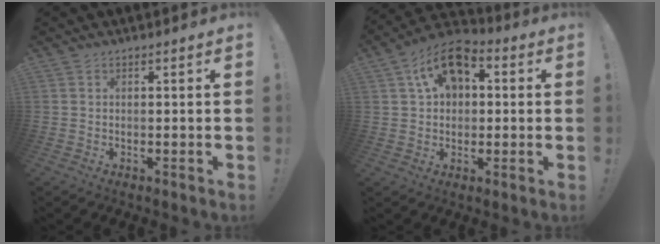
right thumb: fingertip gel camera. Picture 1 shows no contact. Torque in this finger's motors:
{"motor_torque": [-0.19, 0.98, 1.19, -0.17, 0.06]}